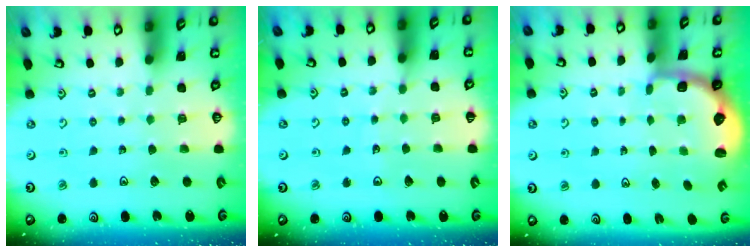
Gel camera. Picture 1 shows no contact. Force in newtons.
{"total": 2.2, "press": 2.2, "slide": 0.2}
{"total": 2.6, "press": 2.0, "slide": 1.7}